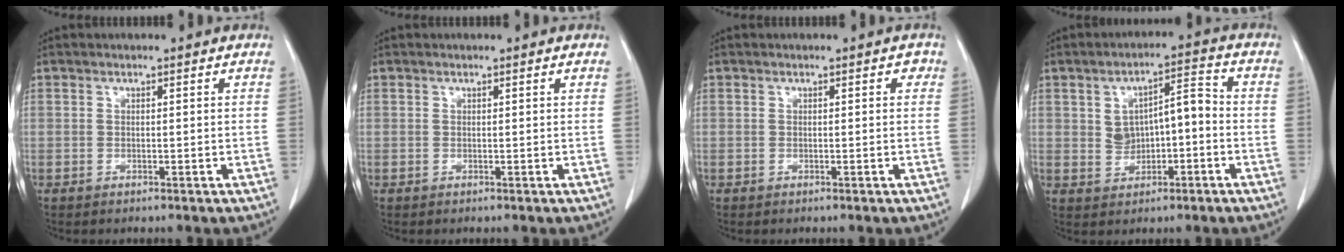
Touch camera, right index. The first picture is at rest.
{"total": 0.0}
{"total": 0.8, "force": [0.2, 0.5, 0.6], "torque": [-0.007, 0.008, 0.000]}
{"total": 6.7, "force": [-0.3, 3.4, 5.8], "torque": [-0.095, 0.029, 0.002]}